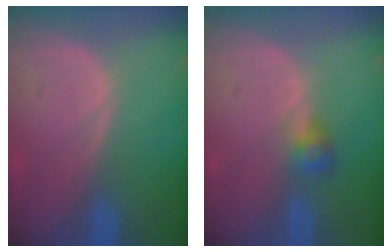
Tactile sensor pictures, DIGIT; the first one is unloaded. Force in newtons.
{"total": 2.6, "press": 2.5, "slide": 0.7}